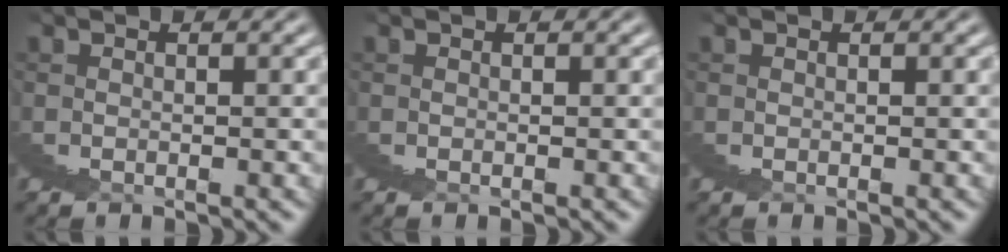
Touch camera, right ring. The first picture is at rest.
{"total": 0.0}
{"total": 0.0}